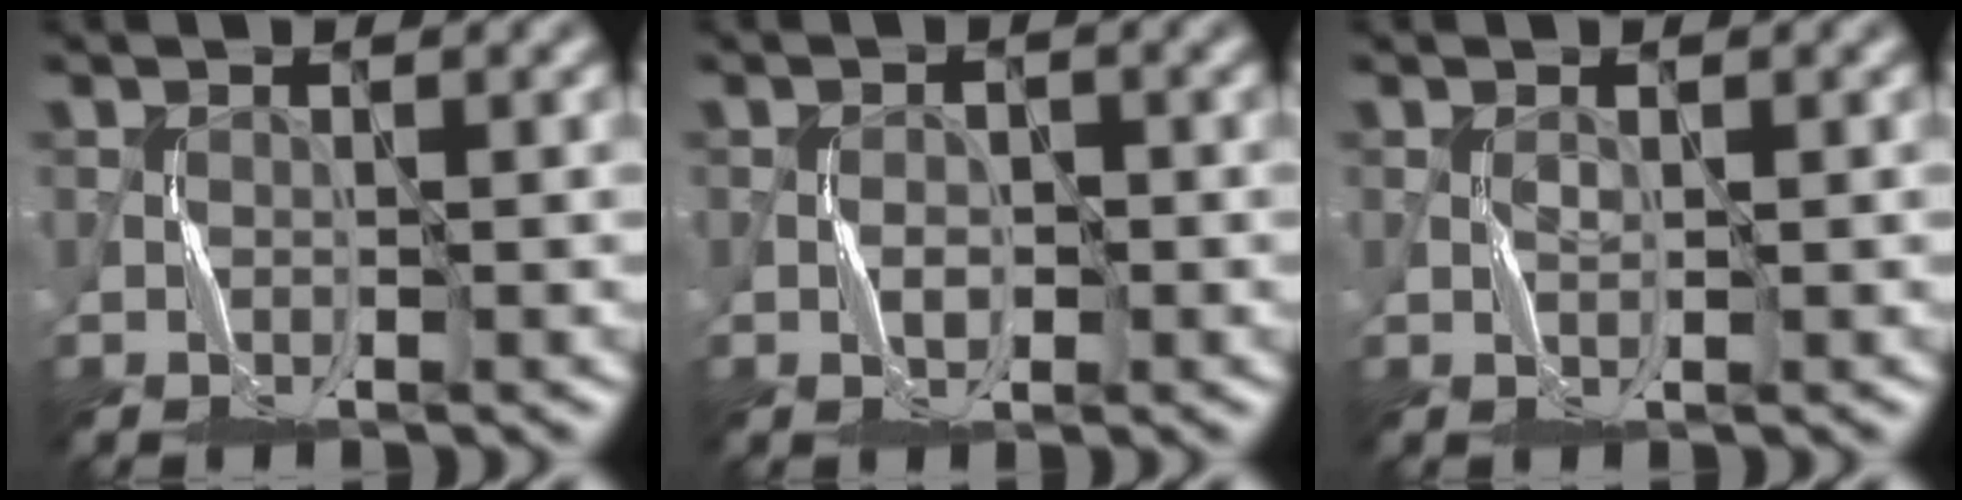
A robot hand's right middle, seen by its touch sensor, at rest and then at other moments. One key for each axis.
{"total": 1.5, "fx": -0.4, "fy": 0.9, "fz": 1.2, "tx": -0.017, "ty": 0.005, "tz": -0.010}
{"total": 0.7, "fx": 0.1, "fy": 0.2, "fz": 0.6, "tx": -0.017, "ty": 0.002, "tz": 0.002}